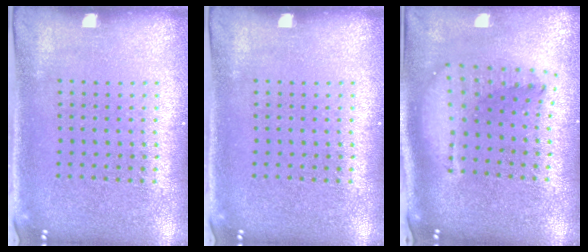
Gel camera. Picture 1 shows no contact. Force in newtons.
{"total": 0.0}
{"total": 1.8, "press": 1.5, "slide": 1.0}